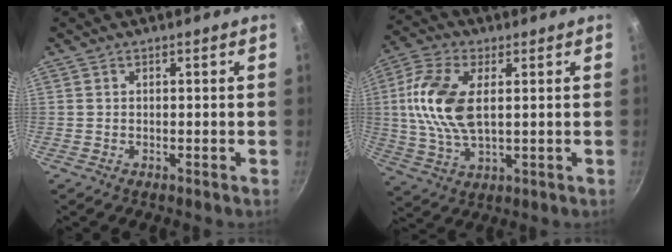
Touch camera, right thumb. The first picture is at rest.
{"total": 13.4, "force": [2.1, 6.9, 11.3], "torque": [-0.227, 0.005, 0.037]}